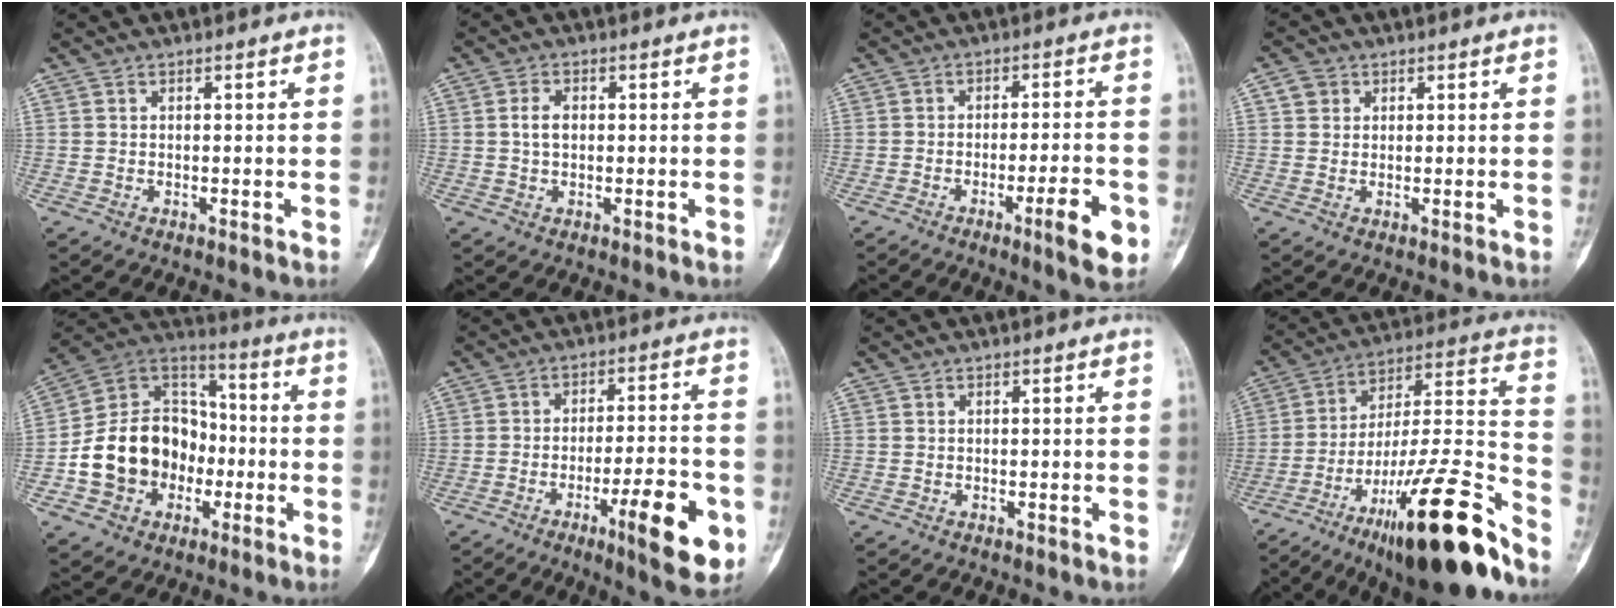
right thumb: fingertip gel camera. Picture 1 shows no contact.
{"total": 3.0, "force": [0.2, 1.9, 2.3], "torque": [-0.043, 0.006, 0.003]}
{"total": 8.6, "force": [-3.7, 1.4, 7.6], "torque": [-0.101, 0.012, -0.050]}
{"total": 2.5, "force": [1.0, 2.2, 0.7], "torque": [0.001, -0.003, 0.014]}
{"total": 19.2, "force": [-4.2, 15.5, 10.5], "torque": [-0.145, 0.059, -0.068]}
{"total": 14.2, "force": [-5.8, 3.2, 12.6], "torque": [-0.167, 0.016, -0.080]}
{"total": 0.0}
{"total": 27.2, "force": [-17.7, 4.6, 20.1], "torque": [-0.273, 0.083, -0.285]}